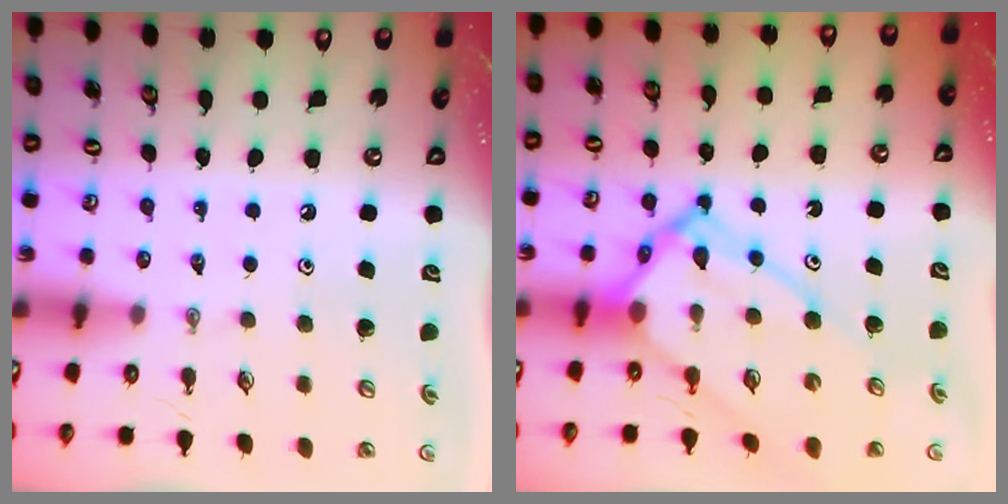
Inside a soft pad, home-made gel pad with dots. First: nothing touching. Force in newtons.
{"total": 15.4, "press": 15.3, "slide": 1.5}